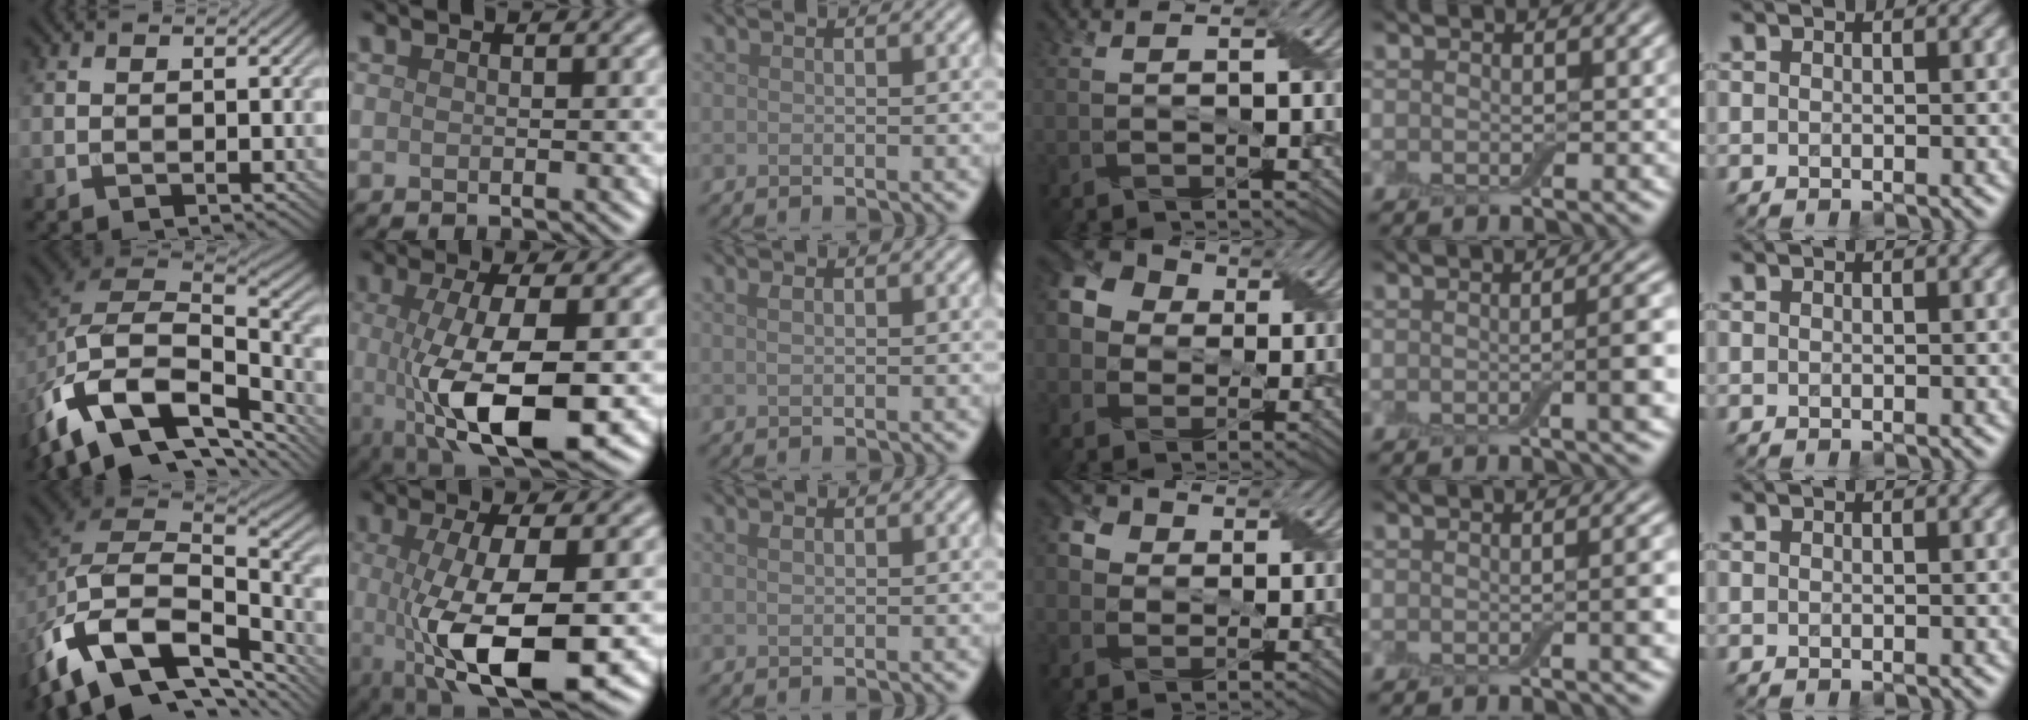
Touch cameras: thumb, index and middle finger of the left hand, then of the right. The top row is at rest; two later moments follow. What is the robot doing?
{"motion": "wrap", "object": "adhesive wrap"}